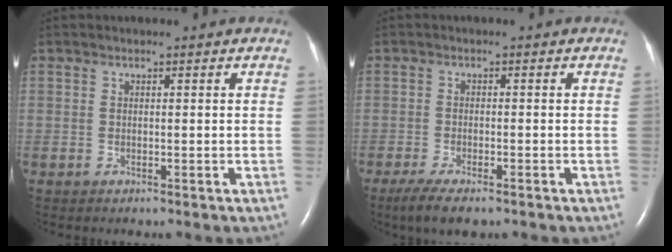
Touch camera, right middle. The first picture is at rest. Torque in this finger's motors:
{"motor_torque": [0.36, -0.27, 0.05, 0.02]}